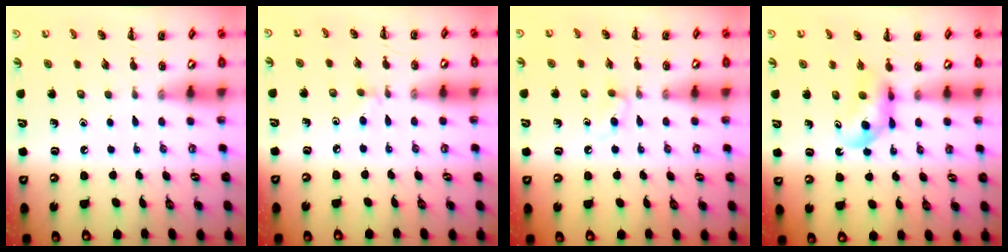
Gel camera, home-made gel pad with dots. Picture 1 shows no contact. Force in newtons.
{"total": 2.8, "press": 2.6, "slide": 1.1}
{"total": 2.9, "press": 2.6, "slide": 1.3}
{"total": 4.0, "press": 3.9, "slide": 0.8}